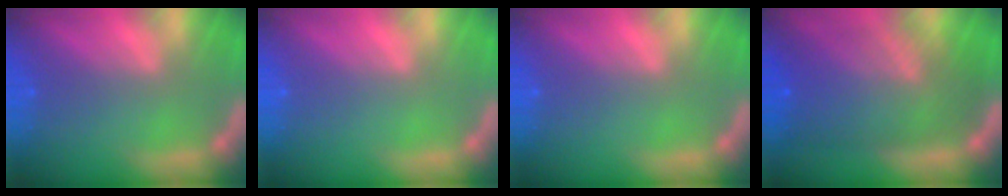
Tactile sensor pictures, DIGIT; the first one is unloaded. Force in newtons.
{"total": 0.0}
{"total": 0.0}
{"total": 10.0}